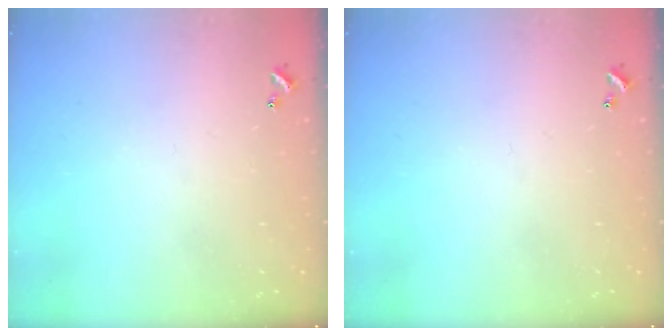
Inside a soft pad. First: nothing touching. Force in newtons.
{"total": 0.0}